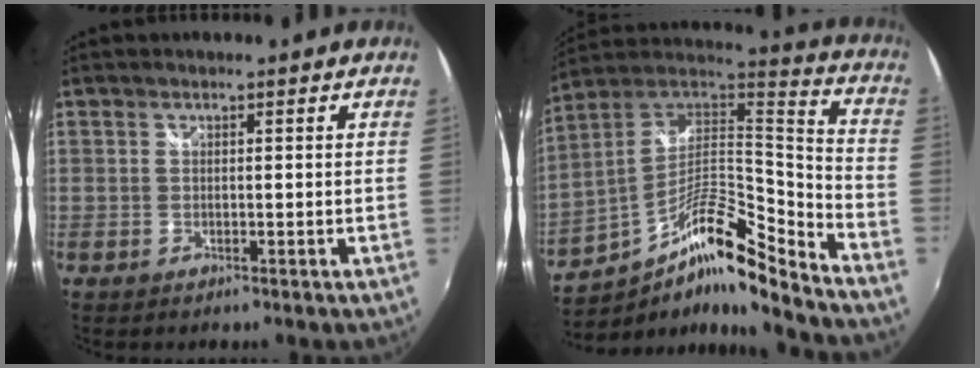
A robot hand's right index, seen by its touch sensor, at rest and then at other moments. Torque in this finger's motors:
{"motor_torque": [-1.01, -1.13, -0.22, -0.04]}